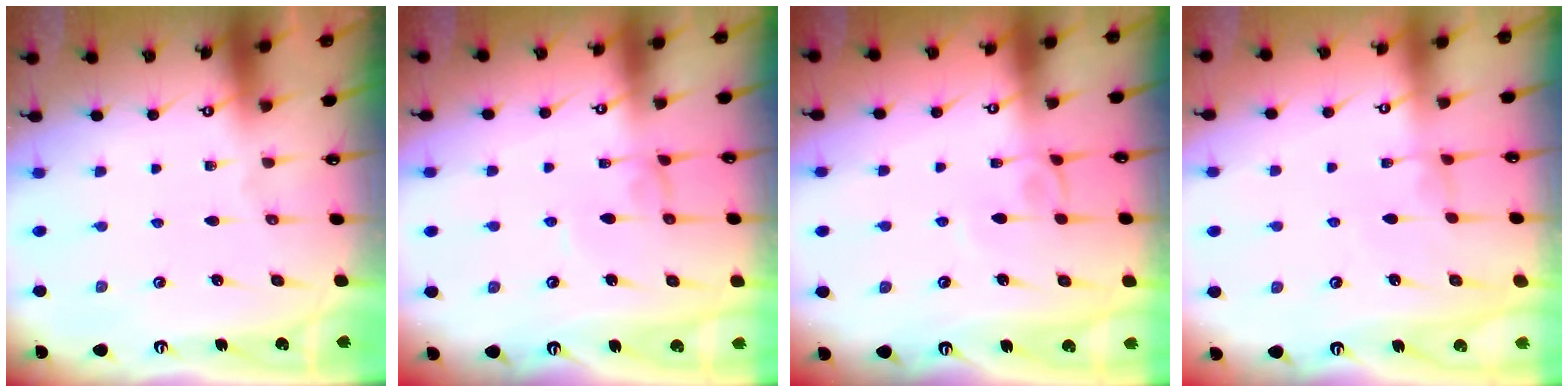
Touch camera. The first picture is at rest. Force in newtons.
{"total": 0.6, "press": 0.5, "slide": 0.3}
{"total": 2.9, "press": 2.9, "slide": 0.3}
{"total": 1.6, "press": 1.5, "slide": 0.5}